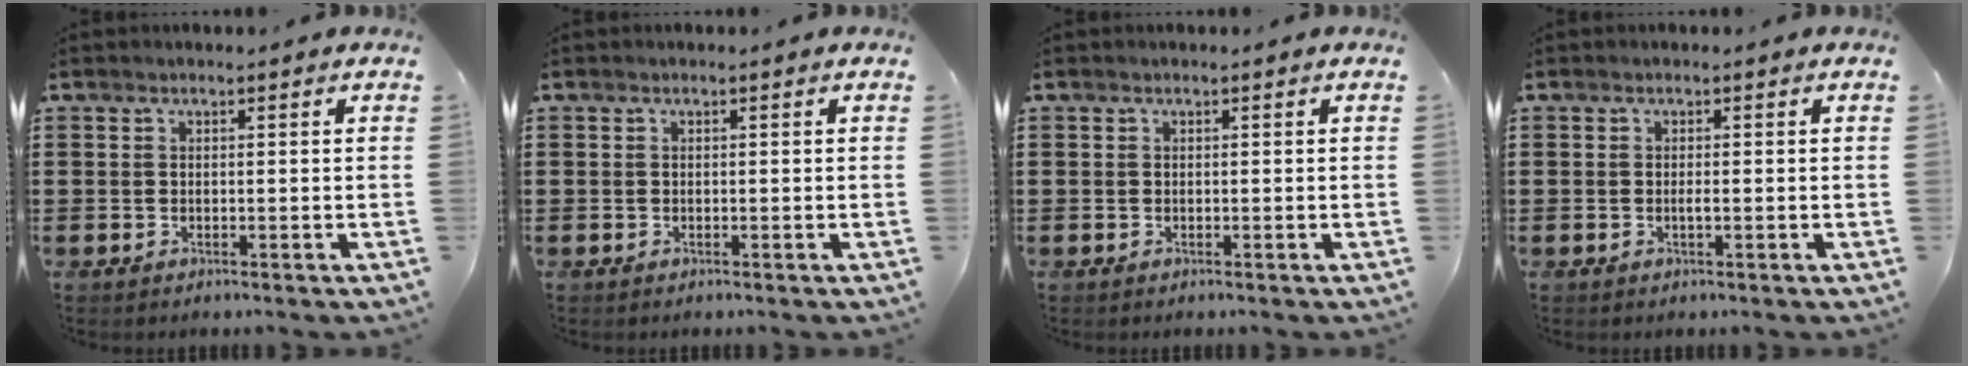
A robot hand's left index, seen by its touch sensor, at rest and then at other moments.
{"total": 0.0}
{"total": 0.0}
{"total": 0.8, "force": [-0.1, 0.0, 0.8], "torque": [-0.015, -0.004, -0.001]}